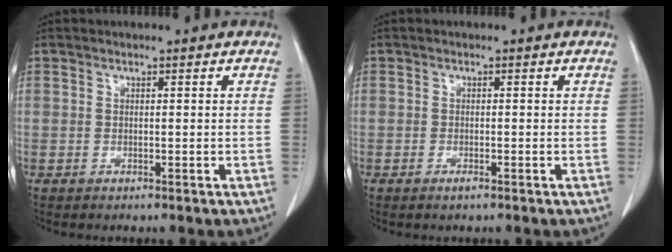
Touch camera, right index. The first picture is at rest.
{"total": 0.9, "force": [-0.6, 0.1, 0.6], "torque": [-0.012, -0.001, -0.009]}